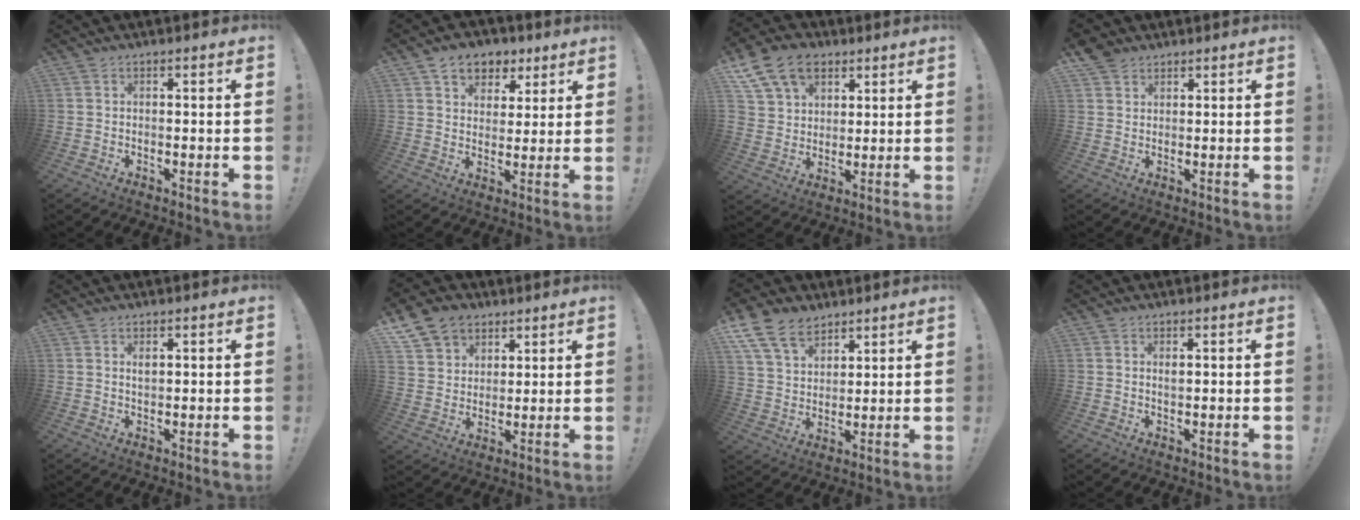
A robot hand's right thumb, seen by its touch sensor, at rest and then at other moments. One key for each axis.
{"total": 9.5, "fx": 5.4, "fy": 7.1, "fz": 3.3, "tx": -0.043, "ty": -0.025, "tz": 0.104}
{"total": 14.6, "fx": 7.5, "fy": 10.6, "fz": 6.6, "tx": -0.108, "ty": -0.032, "tz": 0.149}
{"total": 4.0, "fx": 2.9, "fy": 2.6, "fz": 0.9, "tx": -0.014, "ty": -0.014, "tz": 0.055}
{"total": 1.4, "fx": 0.6, "fy": 0.7, "fz": 1.1, "tx": -0.010, "ty": -0.005, "tz": 0.008}
{"total": 11.9, "fx": 6.8, "fy": 9.0, "fz": 3.7, "tx": -0.062, "ty": -0.038, "tz": 0.138}
{"total": 12.8, "fx": 8.7, "fy": 7.9, "fz": 5.0, "tx": -0.104, "ty": -0.046, "tz": 0.171}
{"total": 1.0, "fx": 0.4, "fy": 0.5, "fz": 0.8, "tx": -0.003, "ty": -0.005, "tz": 0.005}